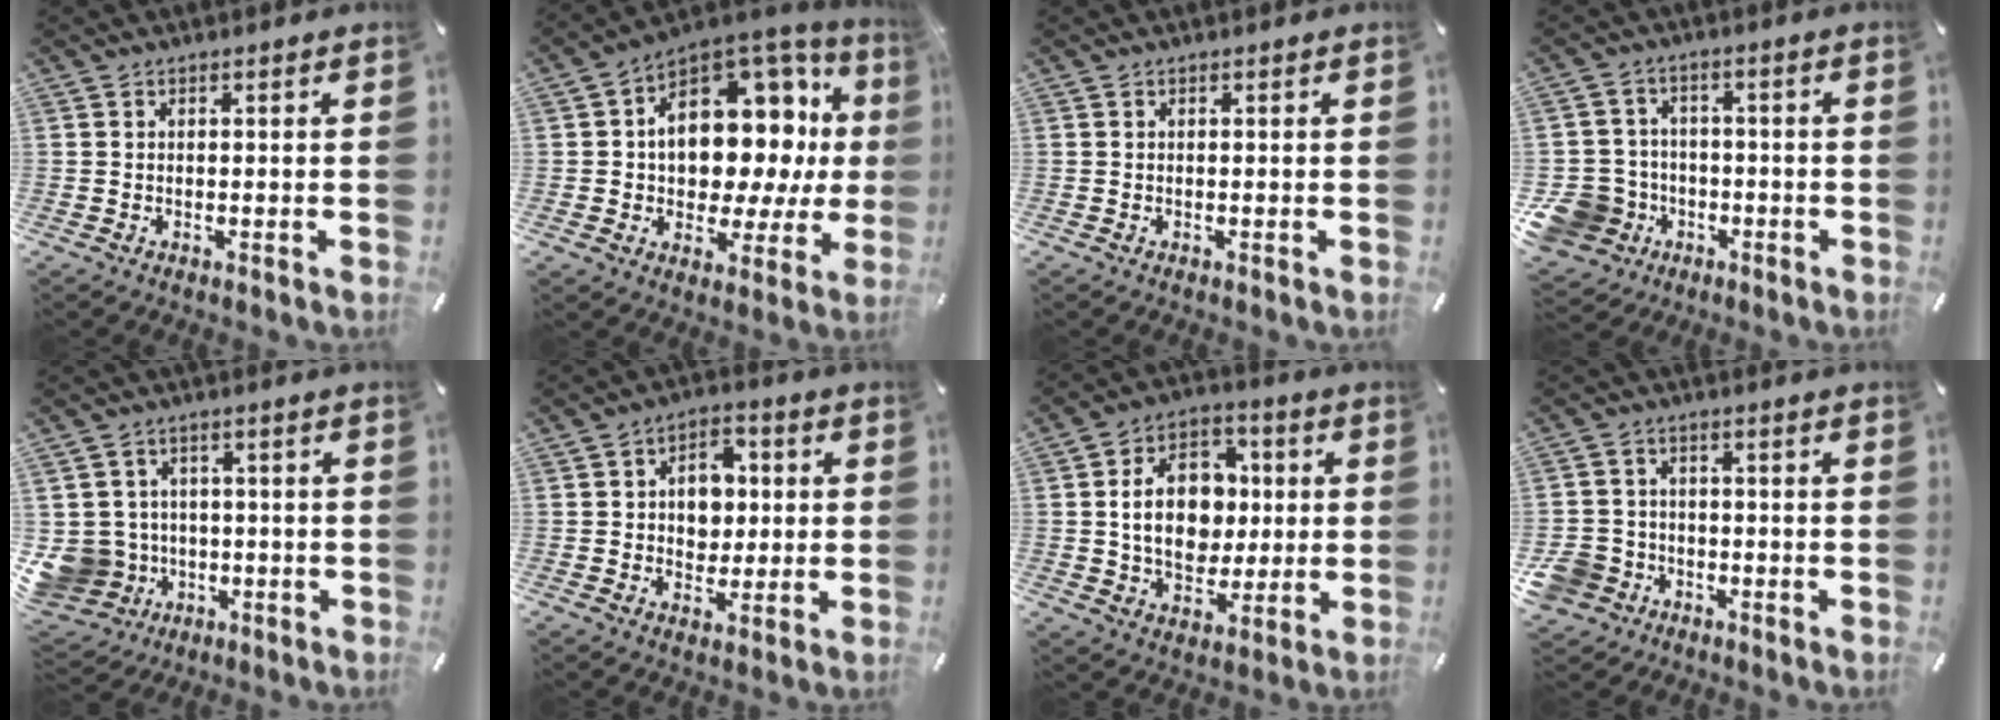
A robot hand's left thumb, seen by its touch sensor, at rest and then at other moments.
{"total": 14.6, "force": [3.2, 10.7, 9.4], "torque": [-0.125, -0.049, 0.056]}
{"total": 0.0}
{"total": 11.1, "force": [-4.2, 9.8, 3.3], "torque": [-0.080, 0.033, -0.073]}
{"total": 9.3, "force": [-1.8, 8.9, 2.0], "torque": [-0.072, 0.007, -0.028]}
{"total": 8.2, "force": [0.5, 6.7, 4.7], "torque": [-0.061, 0.004, 0.005]}
{"total": 14.9, "force": [0.7, 11.5, 9.5], "torque": [-0.165, 0.014, 0.015]}
{"total": 7.2, "force": [-3.2, 6.2, 2.0], "torque": [-0.064, 0.022, -0.062]}